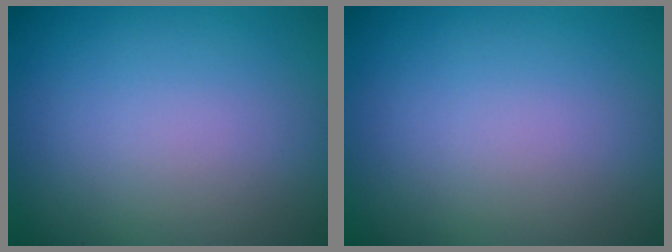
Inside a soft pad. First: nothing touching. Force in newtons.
{"total": 0.0}